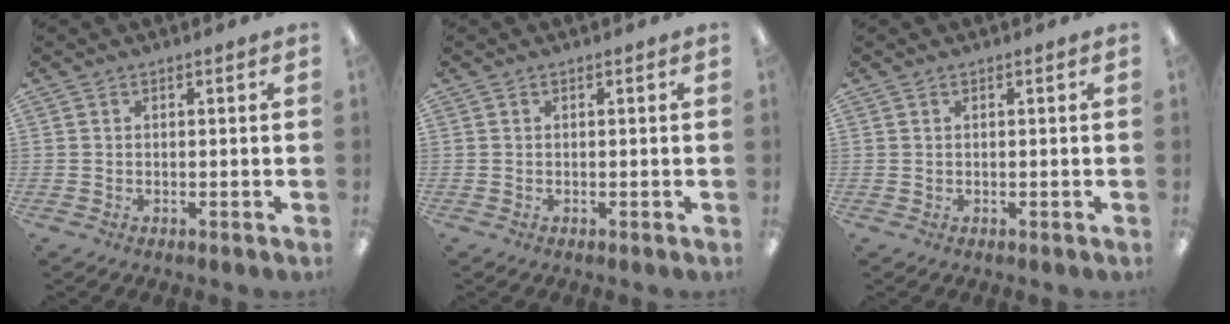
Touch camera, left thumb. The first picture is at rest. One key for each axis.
{"total": 0.0}
{"total": 0.0}